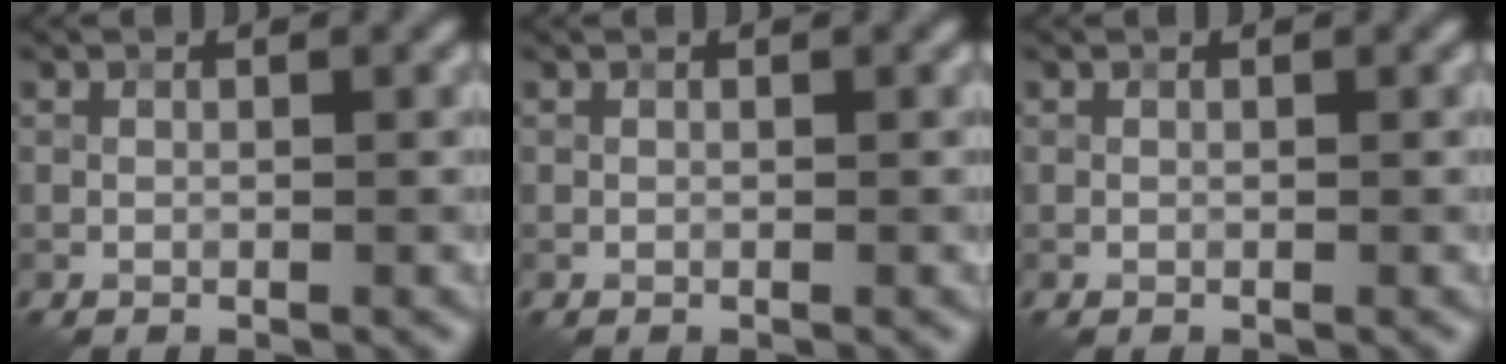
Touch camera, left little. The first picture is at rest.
{"total": 0.0}
{"total": 0.0}